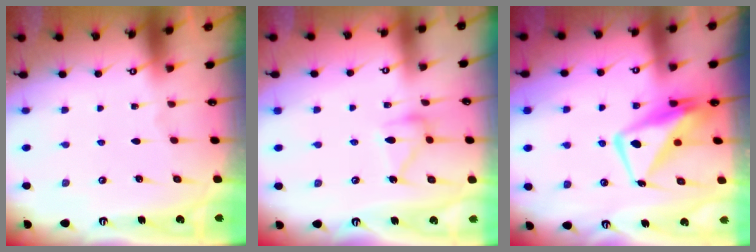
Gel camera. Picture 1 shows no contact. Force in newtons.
{"total": 12.1, "press": 12.1, "slide": 0.3}
{"total": 11.9, "press": 11.8, "slide": 1.5}